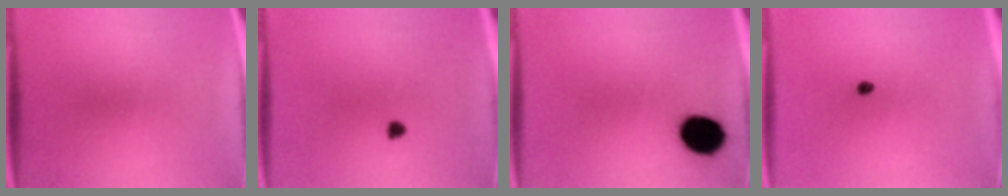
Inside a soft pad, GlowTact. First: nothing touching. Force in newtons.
{"total": 1.2}
{"total": 10.6}
{"total": 1.0}